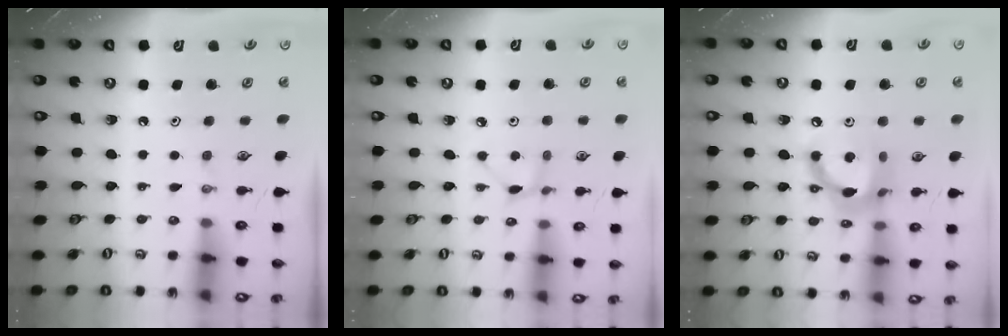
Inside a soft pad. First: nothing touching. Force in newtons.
{"total": 3.6, "press": 3.6, "slide": 0.3}
{"total": 14.3, "press": 14.3, "slide": 0.7}